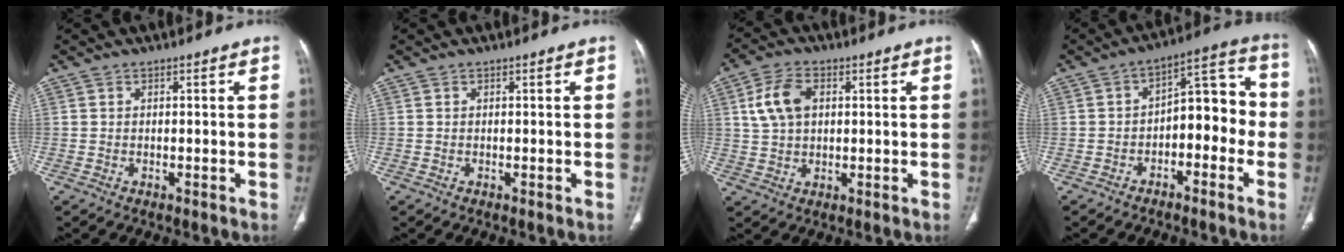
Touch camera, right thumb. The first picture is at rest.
{"total": 0.0}
{"total": 7.9, "force": [2.0, 5.1, 5.6], "torque": [-0.106, 0.007, 0.039]}
{"total": 10.9, "force": [-2.7, 6.4, 8.4], "torque": [-0.075, 0.057, -0.049]}